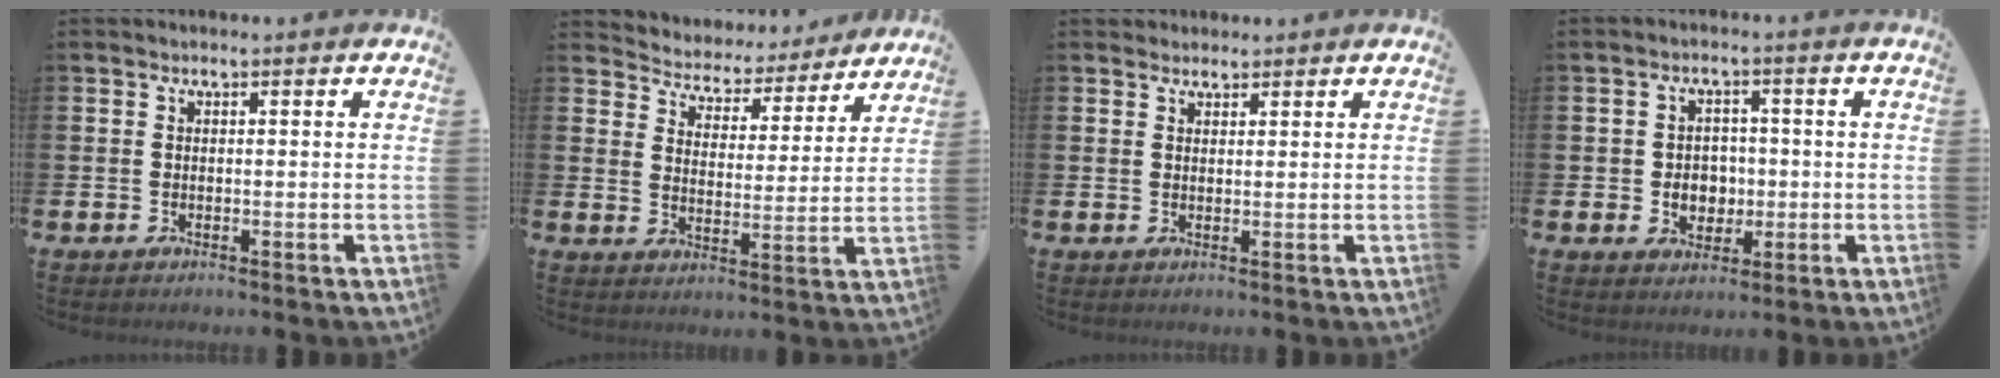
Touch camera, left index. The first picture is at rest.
{"total": 4.9, "force": [4.7, 1.6, -0.3], "torque": [-0.018, -0.046, 0.074]}
{"total": 1.6, "force": [1.4, 0.6, -0.3], "torque": [0.010, -0.003, 0.026]}
{"total": 3.4, "force": [-0.6, 3.1, 1.3], "torque": [-0.021, 0.003, -0.020]}